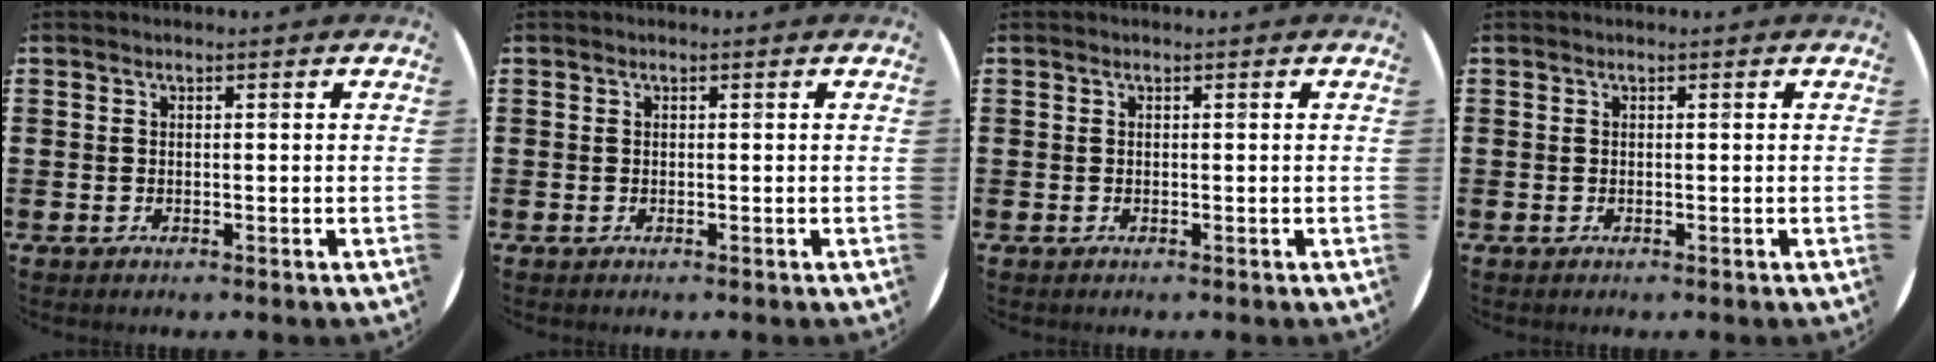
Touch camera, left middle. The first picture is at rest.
{"total": 0.0}
{"total": 0.0}
{"total": 0.0}